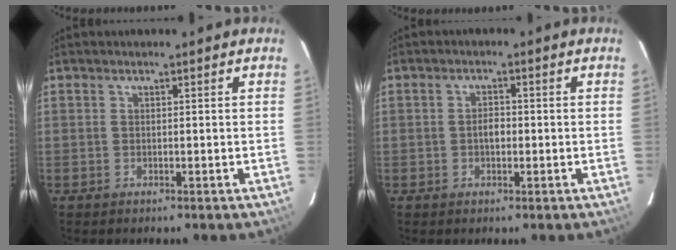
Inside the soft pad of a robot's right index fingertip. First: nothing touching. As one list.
[{"total": 2.1, "force": [-0.4, 1.3, 1.7], "torque": [-0.031, 0.007, -0.008]}]